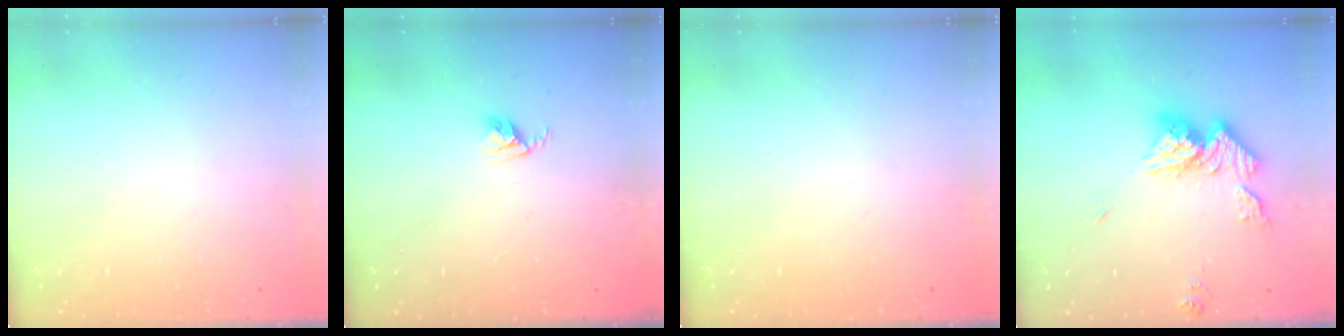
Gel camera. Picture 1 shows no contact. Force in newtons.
{"total": 2.8, "press": 2.7, "slide": 0.4}
{"total": 0.0}
{"total": 14.8, "press": 14.7, "slide": 1.6}